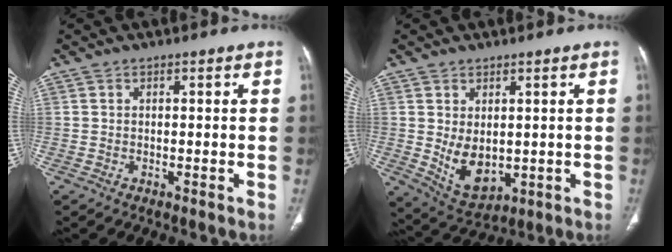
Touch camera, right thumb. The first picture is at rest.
{"total": 7.7, "force": [0.1, 5.0, 5.9], "torque": [-0.084, -0.015, 0.029]}